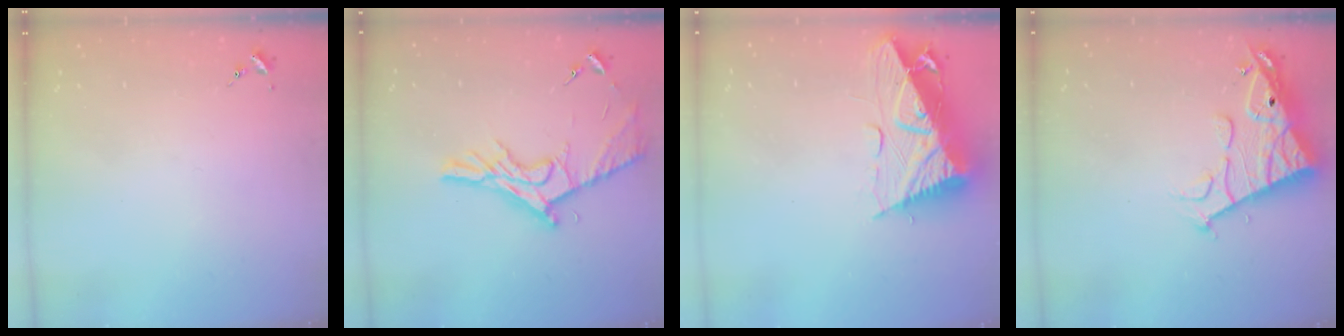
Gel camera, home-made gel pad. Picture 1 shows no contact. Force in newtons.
{"total": 13.9, "press": 13.9, "slide": 0.7}
{"total": 16.6, "press": 16.5, "slide": 1.5}
{"total": 15.6, "press": 15.5, "slide": 1.5}